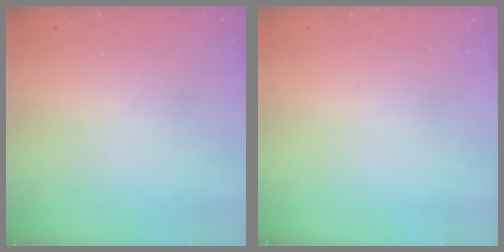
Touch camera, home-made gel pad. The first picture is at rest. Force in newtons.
{"total": 0.0}